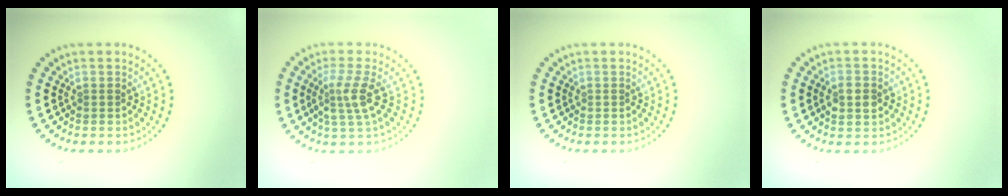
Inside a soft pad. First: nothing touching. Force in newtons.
{"total": 2.8, "press": 2.2, "slide": 1.7}
{"total": 0.0}
{"total": 2.8, "press": 2.8, "slide": 0.1}